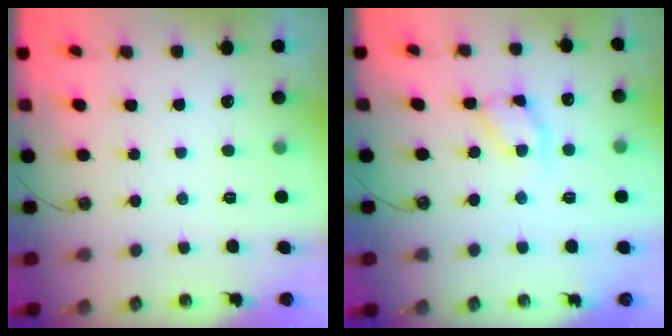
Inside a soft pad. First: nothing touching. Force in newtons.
{"total": 11.8, "press": 11.8, "slide": 0.9}